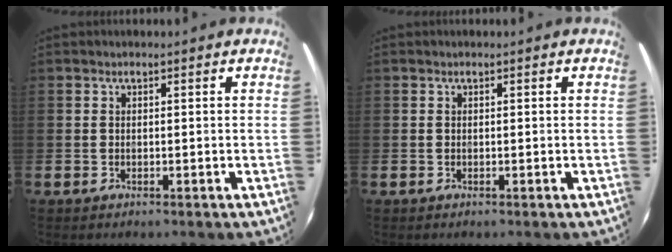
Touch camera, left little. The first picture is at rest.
{"total": 0.0}